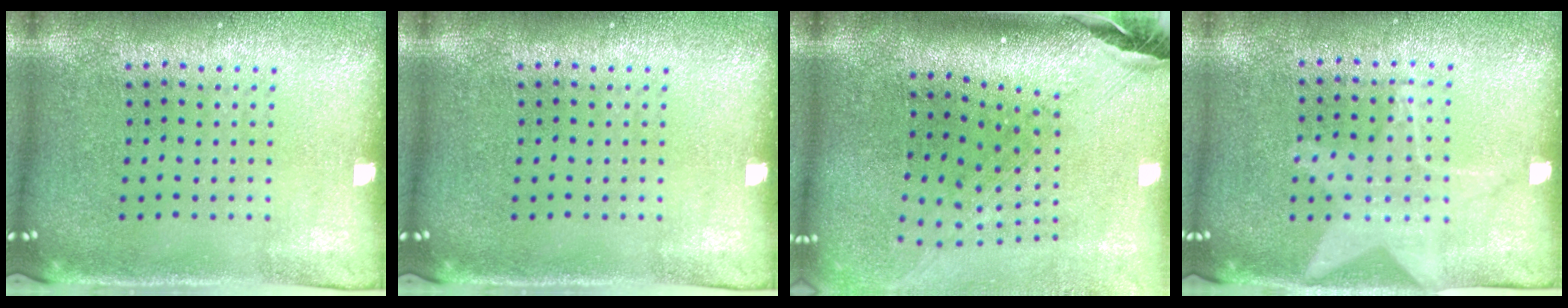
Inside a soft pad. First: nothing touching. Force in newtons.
{"total": 0.0}
{"total": 2.4, "press": 1.8, "slide": 1.6}
{"total": 1.1, "press": 1.0, "slide": 0.4}